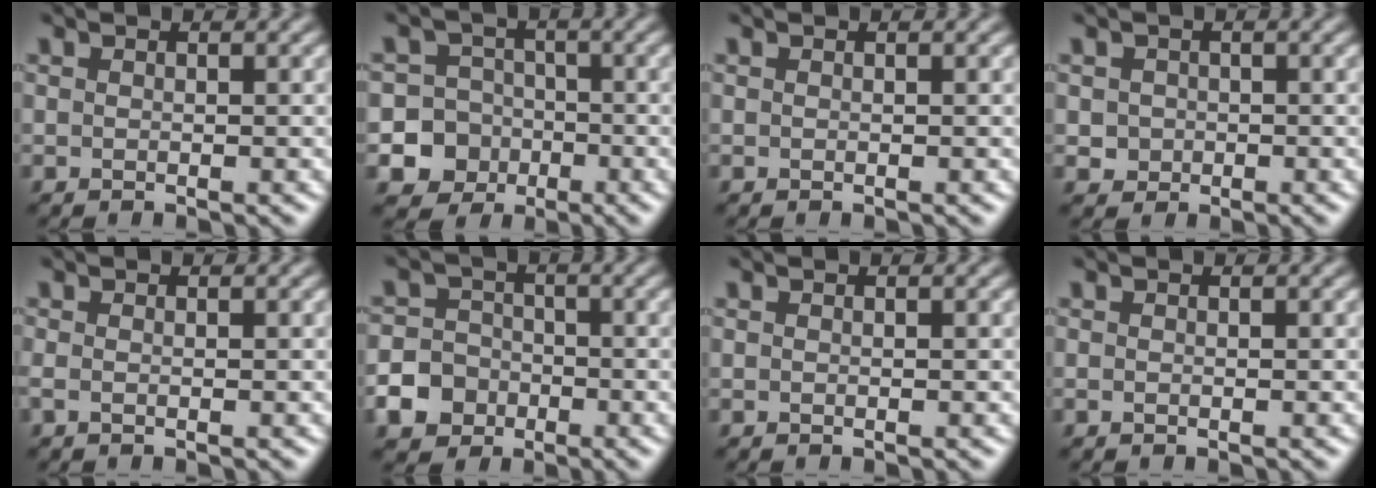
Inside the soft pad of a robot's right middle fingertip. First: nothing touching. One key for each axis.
{"total": 9.4, "fx": -3.7, "fy": 8.5, "fz": 1.3, "tx": -0.022, "ty": -0.025, "tz": -0.084}
{"total": 0.0}
{"total": 1.4, "fx": -0.1, "fy": 1.4, "fz": 0.3, "tx": 0.002, "ty": -0.004, "tz": -0.002}
{"total": 0.6, "fx": -0.2, "fy": 0.2, "fz": 0.5, "tx": -0.014, "ty": -0.004, "tz": -0.004}
{"total": 5.2, "fx": -2.6, "fy": 4.3, "fz": 1.4, "tx": -0.012, "ty": -0.005, "tz": -0.065}
{"total": 0.0}
{"total": 0.0}